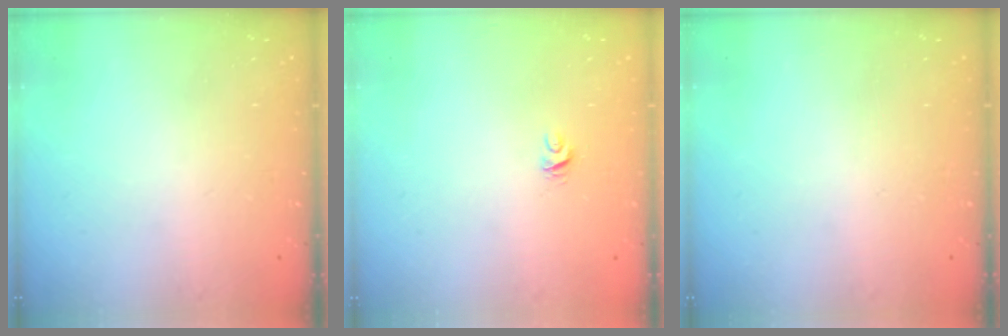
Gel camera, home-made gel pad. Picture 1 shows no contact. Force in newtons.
{"total": 3.7, "press": 3.7, "slide": 0.2}
{"total": 0.0}